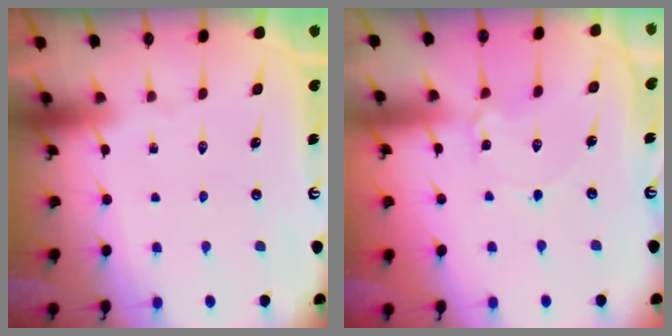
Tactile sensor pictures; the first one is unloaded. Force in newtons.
{"total": 2.3, "press": 2.3, "slide": 0.2}